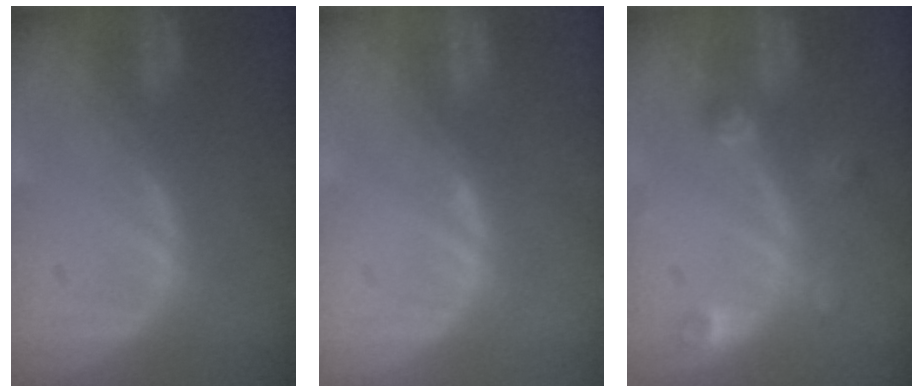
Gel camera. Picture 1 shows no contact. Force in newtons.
{"total": 0.6, "press": 0.4, "slide": 0.5}
{"total": 3.3, "press": 3.0, "slide": 1.2}